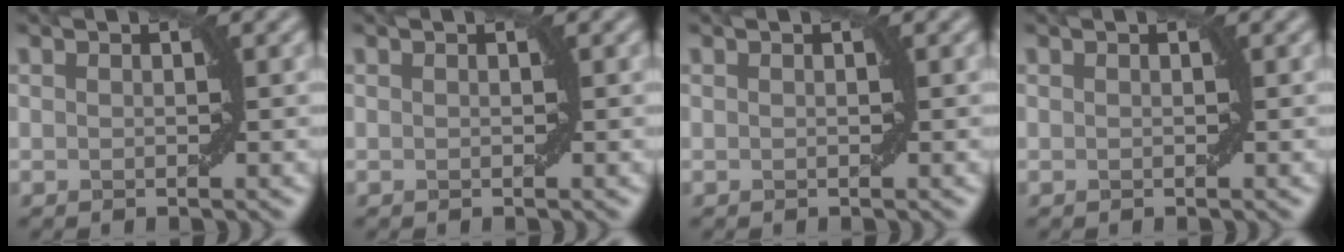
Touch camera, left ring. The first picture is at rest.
{"total": 0.0}
{"total": 0.0}
{"total": 0.0}